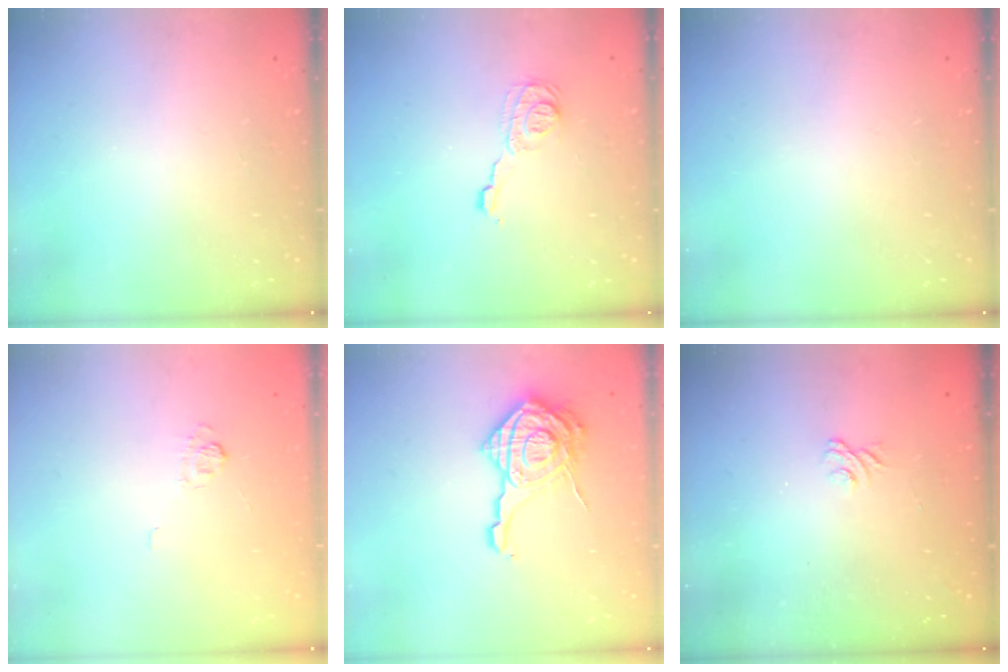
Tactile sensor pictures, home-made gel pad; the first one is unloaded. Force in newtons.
{"total": 8.4, "press": 8.4, "slide": 0.3}
{"total": 0.0}
{"total": 3.4, "press": 3.1, "slide": 1.5}
{"total": 17.6, "press": 17.6, "slide": 1.2}
{"total": 1.9, "press": 1.5, "slide": 1.1}